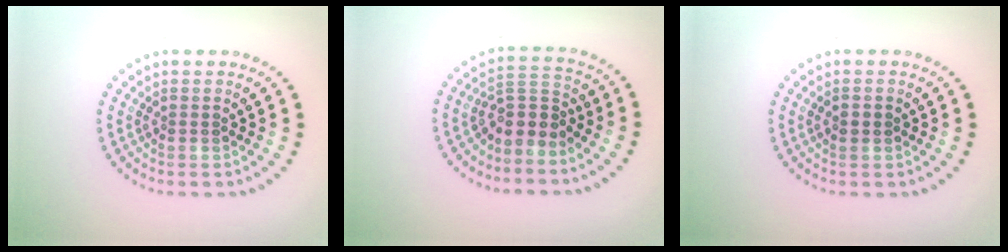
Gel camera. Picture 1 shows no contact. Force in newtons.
{"total": 3.0, "press": 2.0, "slide": 2.2}
{"total": 1.2, "press": 1.1, "slide": 0.1}